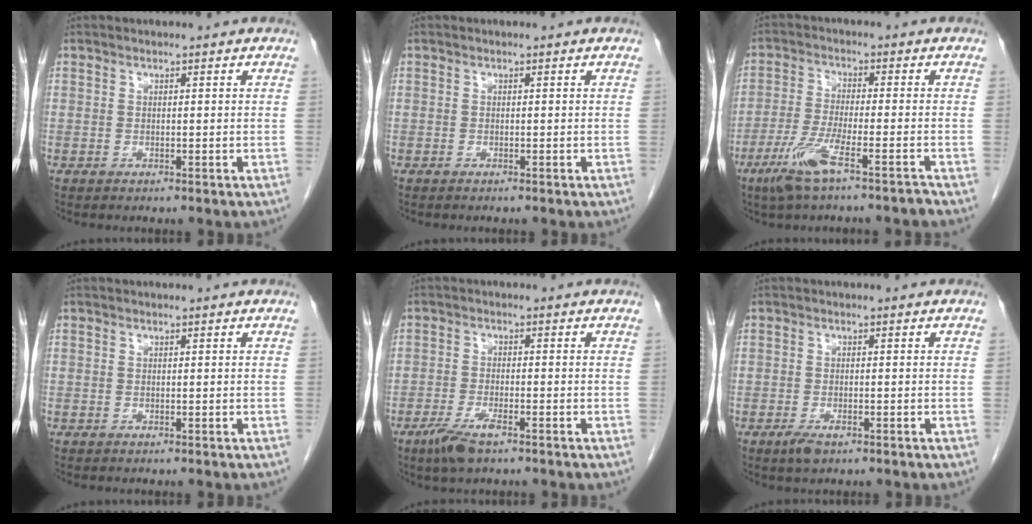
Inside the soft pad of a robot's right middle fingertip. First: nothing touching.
{"total": 0.5, "force": [-0.5, 0.1, 0.2], "torque": [-0.008, -0.001, -0.007]}
{"total": 7.8, "force": [-5.1, 0.2, 5.9], "torque": [-0.120, -0.015, -0.098]}
{"total": 0.0}
{"total": 4.7, "force": [-3.1, 1.0, 3.4], "torque": [-0.077, -0.008, -0.055]}
{"total": 2.3, "force": [-1.4, 0.8, 1.6], "torque": [-0.034, -0.002, -0.022]}